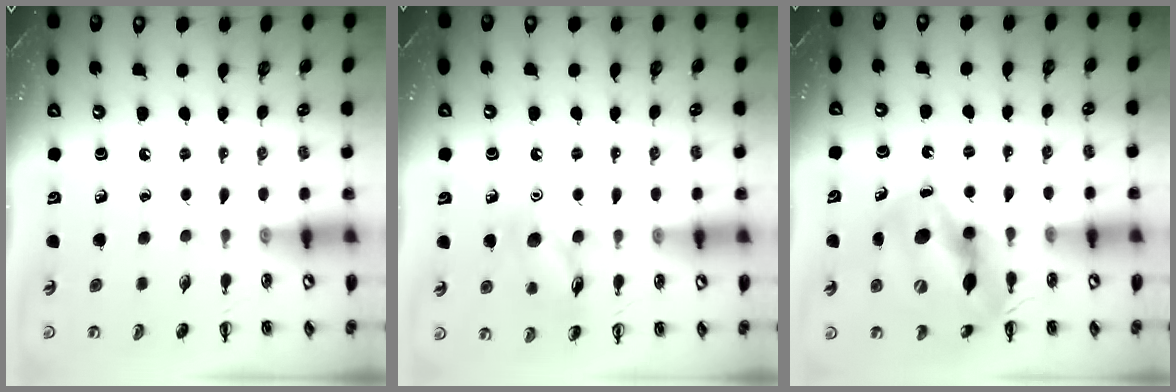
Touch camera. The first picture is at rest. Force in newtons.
{"total": 10.4, "press": 10.4, "slide": 0.7}
{"total": 13.0, "press": 12.4, "slide": 4.0}